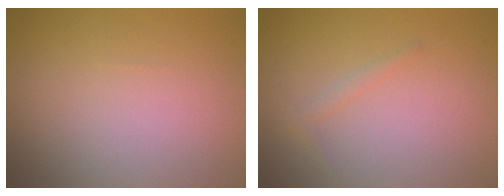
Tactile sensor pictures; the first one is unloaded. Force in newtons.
{"total": 0.8, "press": 0.8, "slide": 0.1}